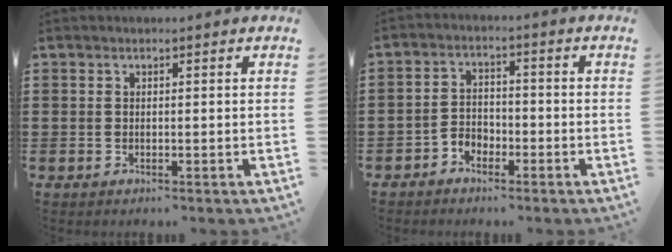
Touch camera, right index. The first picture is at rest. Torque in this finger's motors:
{"motor_torque": [0.71, 1.43, 0.06, 0.03]}